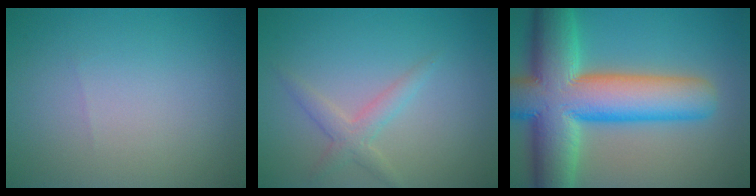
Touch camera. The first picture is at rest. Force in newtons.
{"total": 2.1, "press": 2.1, "slide": 0.1}
{"total": 14.4, "press": 14.3, "slide": 0.7}